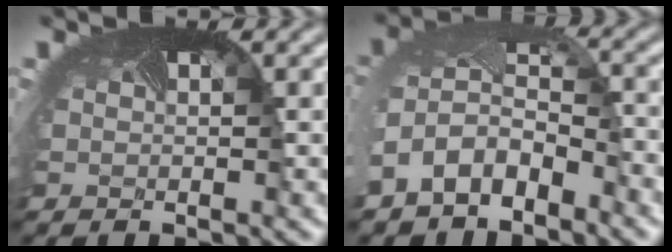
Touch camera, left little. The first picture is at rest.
{"total": 5.9, "force": [-3.2, 3.8, 3.1], "torque": [-0.086, -0.011, -0.065]}